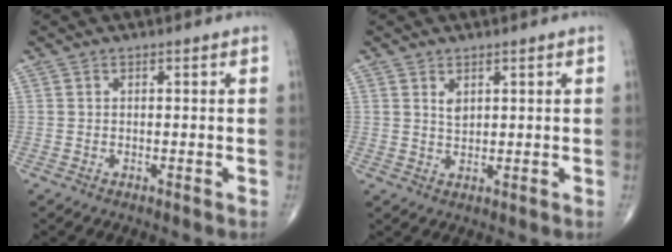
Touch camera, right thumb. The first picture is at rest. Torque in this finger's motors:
{"motor_torque": [0.64, 0.44, 0.29, -0.15, 0.00]}